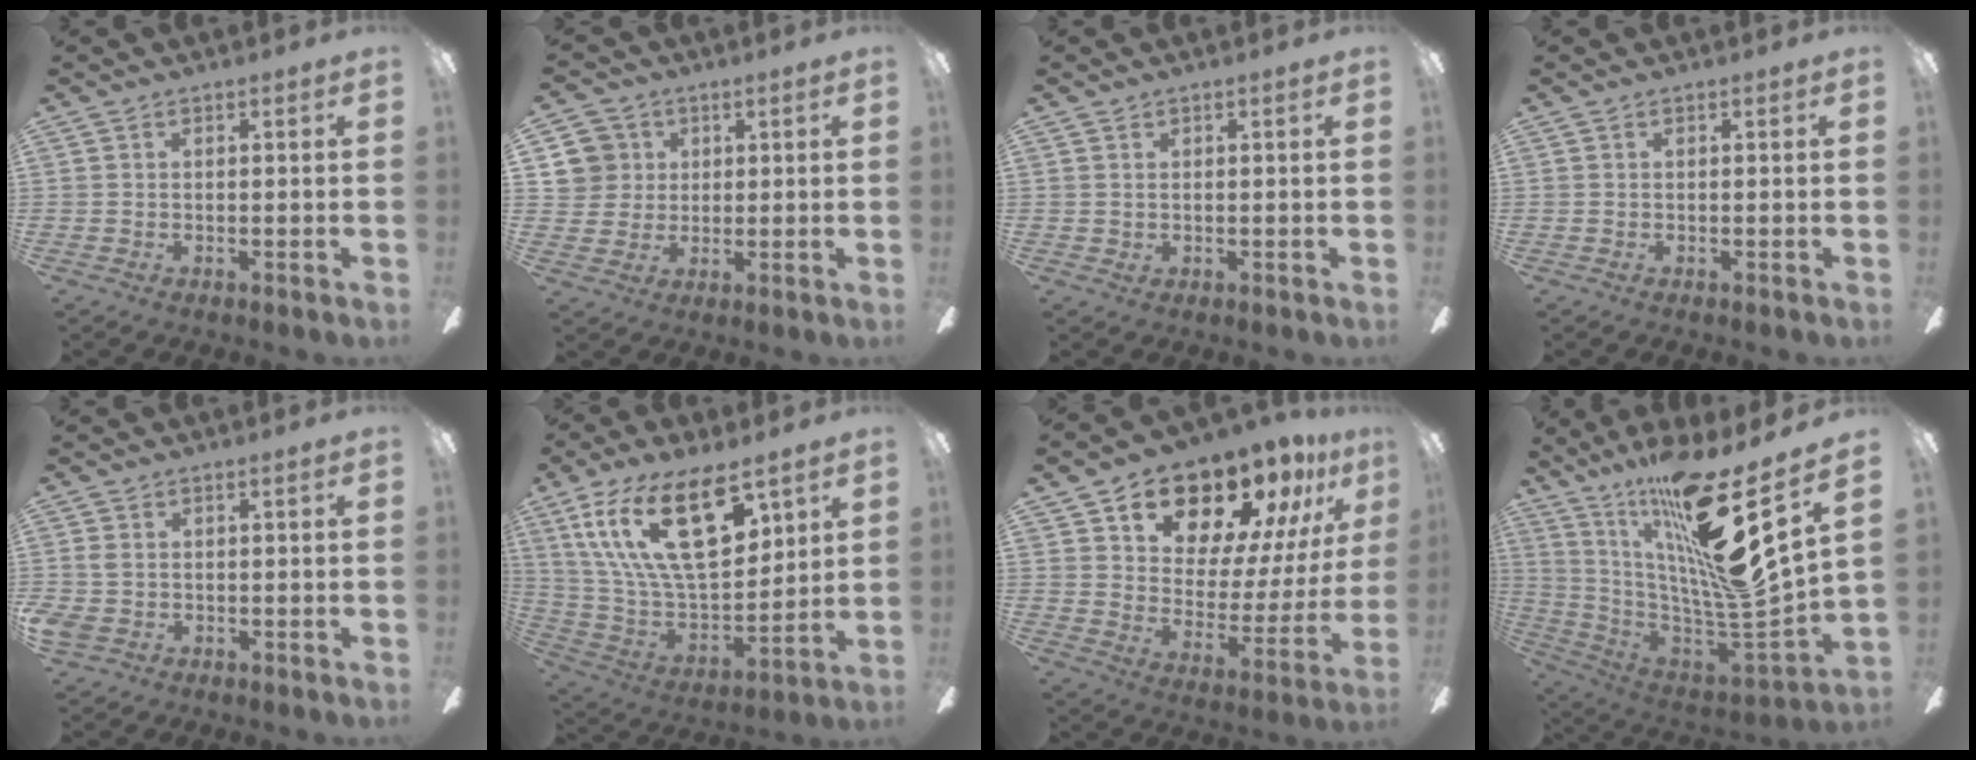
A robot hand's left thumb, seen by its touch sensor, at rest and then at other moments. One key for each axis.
{"total": 7.6, "fx": 2.8, "fy": 7.0, "fz": 0.8, "tx": -0.023, "ty": 0.002, "tz": 0.059}
{"total": 0.7, "fx": 0.5, "fy": 0.5, "fz": 0.0, "tx": -0.001, "ty": 0.003, "tz": 0.009}
{"total": 0.0}
{"total": 2.6, "fx": -0.7, "fy": 2.0, "fz": 1.6, "tx": -0.044, "ty": 0.002, "tz": -0.019}
{"total": 24.3, "fx": 12.7, "fy": 10.9, "fz": 17.6, "tx": -0.345, "ty": -0.061, "tz": 0.217}
{"total": 17.7, "fx": 14.3, "fy": 8.2, "fz": 6.6, "tx": -0.111, "ty": -0.111, "tz": 0.248}
{"total": 26.5, "fx": 16.0, "fy": 3.4, "fz": 20.8, "tx": -0.350, "ty": -0.127, "tz": 0.254}